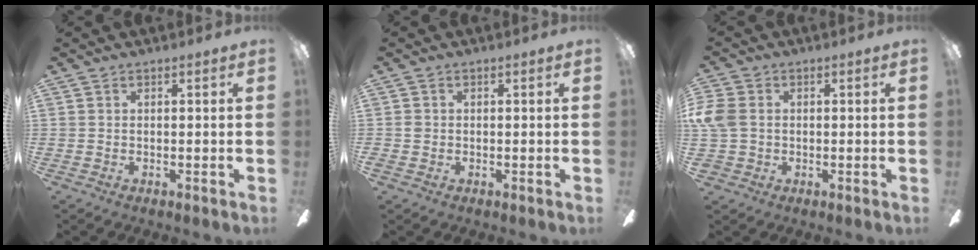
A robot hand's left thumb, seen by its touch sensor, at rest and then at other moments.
{"total": 1.4, "force": [-0.5, 1.2, 0.6], "torque": [-0.010, 0.006, -0.011]}
{"total": 7.8, "force": [0.4, 6.3, 4.6], "torque": [-0.119, 0.012, 0.009]}